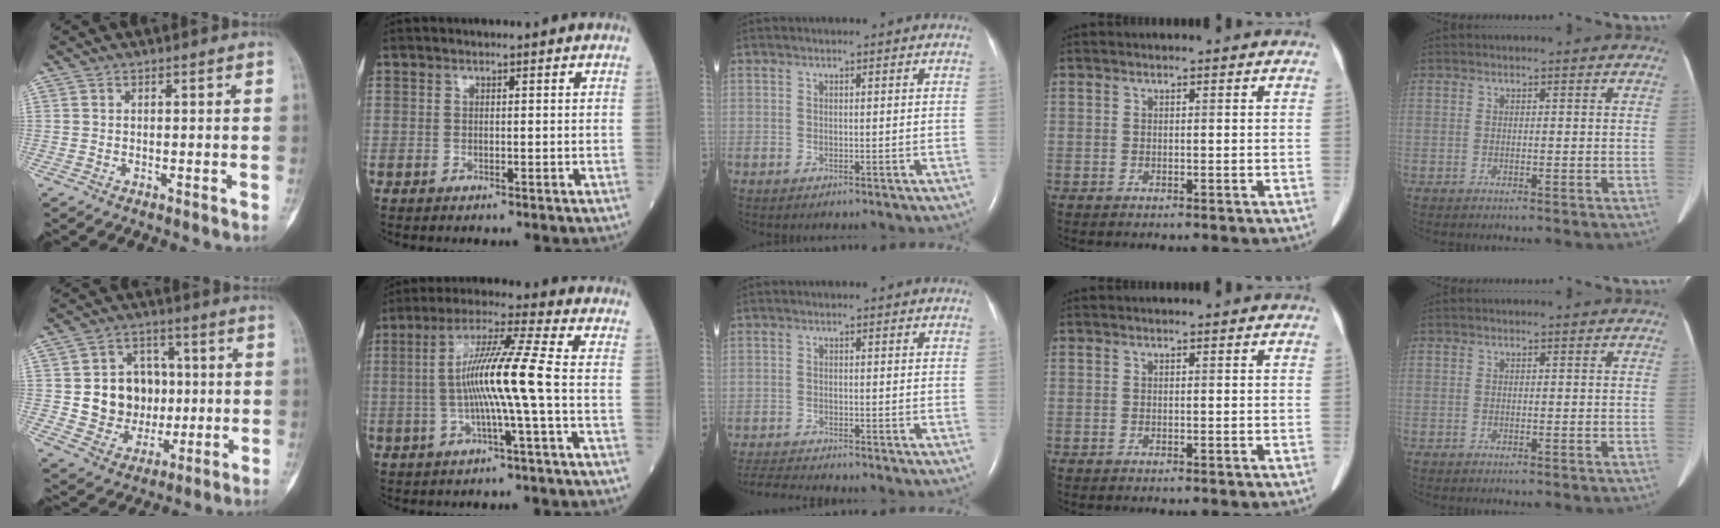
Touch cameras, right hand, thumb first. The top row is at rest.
{"thumb": {"total": 13.4, "force": [0.6, 11.5, 6.8], "torque": [-0.050, 0.010, 0.025]}, "index": {"total": 10.5, "force": [-1.1, -1.2, 10.4], "torque": [-0.197, 0.012, -0.023]}, "middle": {"total": 4.2, "force": [-4.1, -0.5, 0.8], "torque": [-0.017, -0.021, -0.072]}}